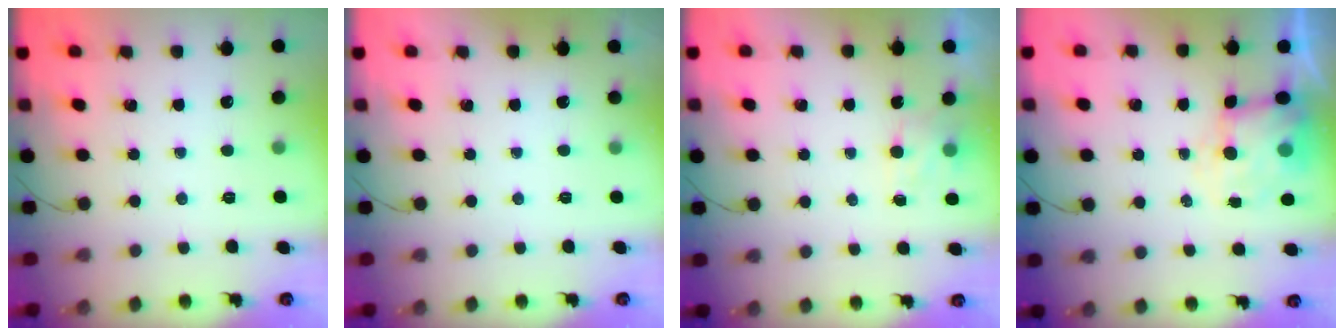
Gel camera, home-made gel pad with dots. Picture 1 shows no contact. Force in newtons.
{"total": 1.9, "press": 1.9, "slide": 0.3}
{"total": 4.1, "press": 3.9, "slide": 1.2}
{"total": 6.9, "press": 6.8, "slide": 1.4}